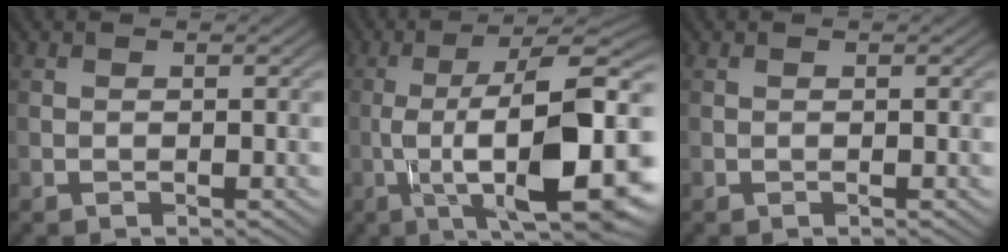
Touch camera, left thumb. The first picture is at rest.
{"total": 14.9, "force": [-2.2, 3.7, 14.3], "torque": [-0.225, 0.009, -0.035]}
{"total": 0.0}